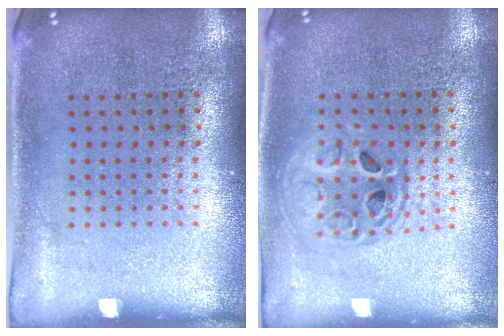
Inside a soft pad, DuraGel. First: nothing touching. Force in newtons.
{"total": 1.5, "press": 1.3, "slide": 0.8}